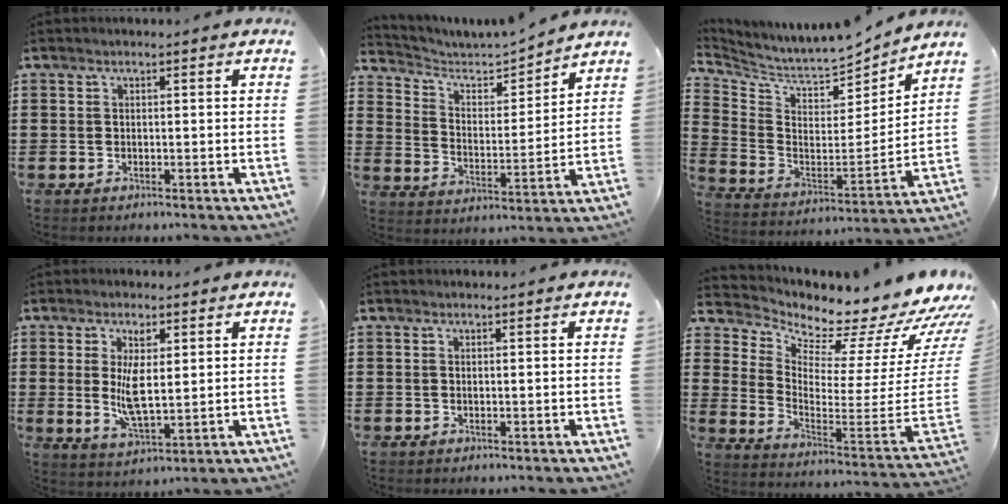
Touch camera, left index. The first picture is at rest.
{"total": 4.1, "force": [3.7, 1.5, 0.9], "torque": [-0.044, -0.026, 0.056]}
{"total": 5.2, "force": [5.0, 0.9, 0.7], "torque": [-0.048, -0.057, 0.081]}
{"total": 6.5, "force": [1.6, 2.8, 5.7], "torque": [-0.098, 0.000, 0.025]}
{"total": 0.0}
{"total": 6.2, "force": [6.1, 0.4, 1.1], "torque": [-0.028, -0.088, 0.091]}